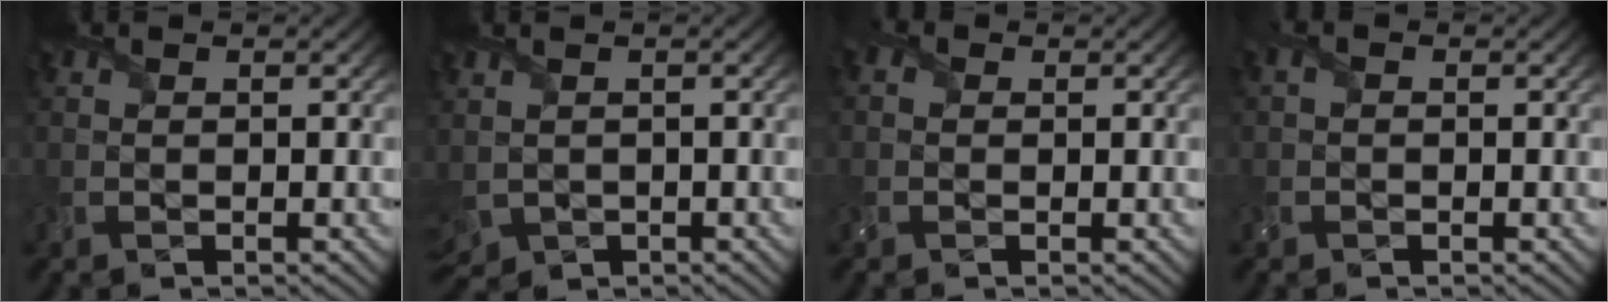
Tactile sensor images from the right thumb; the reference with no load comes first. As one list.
[{"total": 3.6, "force": [-0.7, 2.7, 2.3], "torque": [-0.072, -0.020, -0.010]}, {"total": 1.6, "force": [-0.2, 1.5, 0.6], "torque": [-0.018, -0.001, -0.009]}, {"total": 0.9, "force": [-0.2, 0.7, 0.6], "torque": [-0.020, 0.003, -0.007]}]